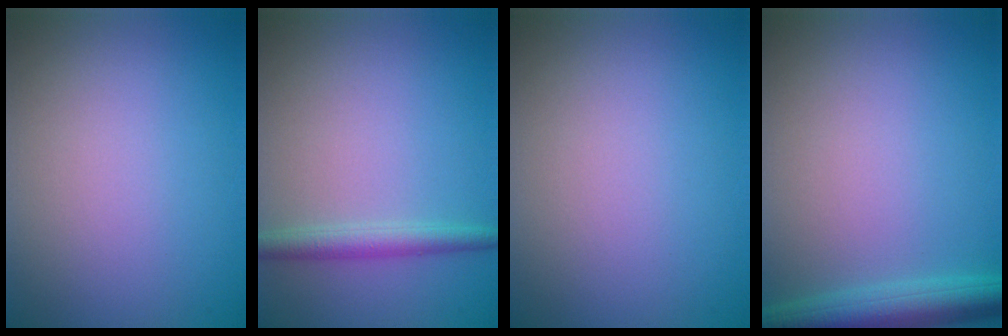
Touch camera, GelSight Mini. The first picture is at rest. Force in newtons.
{"total": 2.4, "press": 2.4, "slide": 0.1}
{"total": 0.0}
{"total": 4.5, "press": 4.5, "slide": 0.3}